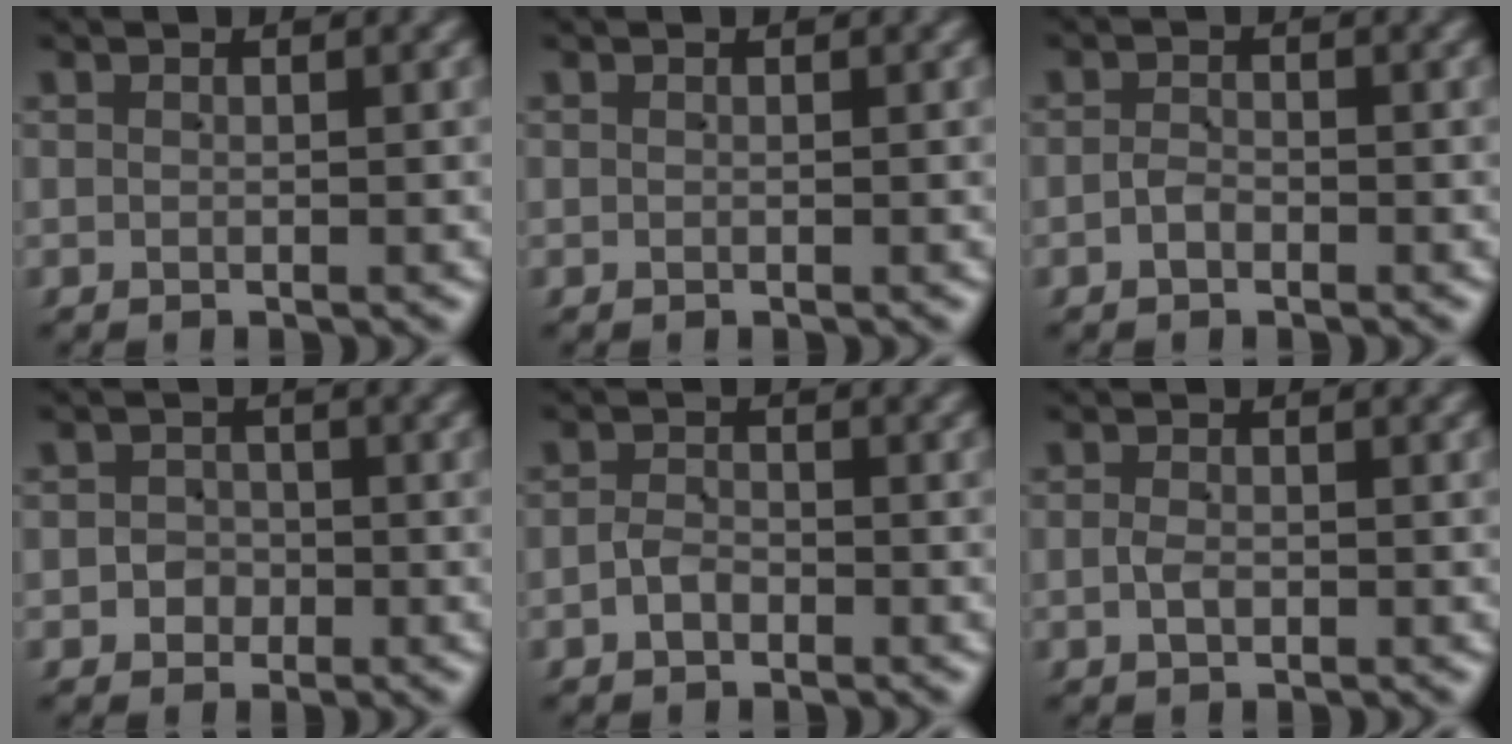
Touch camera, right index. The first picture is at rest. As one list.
[{"total": 0.0}, {"total": 1.2, "force": [-1.1, 0.5, 0.1], "torque": [-0.001, 0.003, -0.022]}, {"total": 2.7, "force": [-1.1, 2.5, 0.3], "torque": [0.001, -0.007, -0.013]}, {"total": 1.6, "force": [-1.3, 0.9, 0.3], "torque": [-0.004, 0.004, -0.025]}, {"total": 1.1, "force": [-0.5, 0.7, 0.7], "torque": [-0.015, 0.001, -0.008]}]